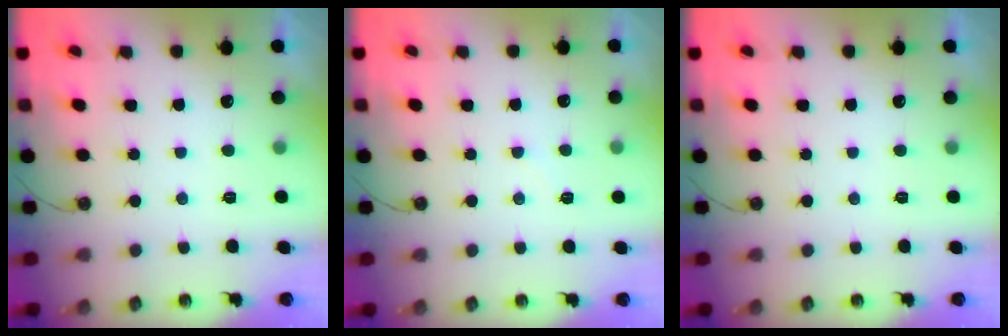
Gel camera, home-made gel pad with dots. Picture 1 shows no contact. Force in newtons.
{"total": 5.1, "press": 5.0, "slide": 0.7}
{"total": 0.0}